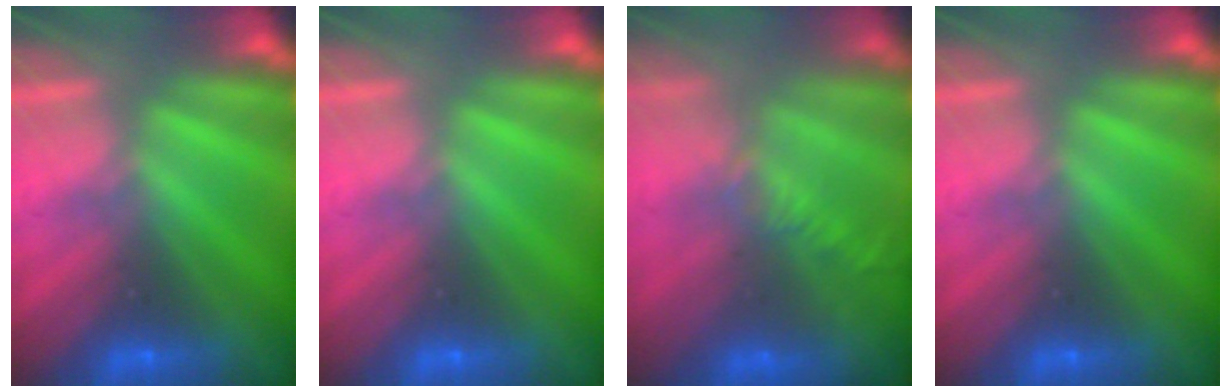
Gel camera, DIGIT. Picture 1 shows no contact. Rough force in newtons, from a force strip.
{"total": 0.0}
{"total": 7.7}
{"total": 0.0}